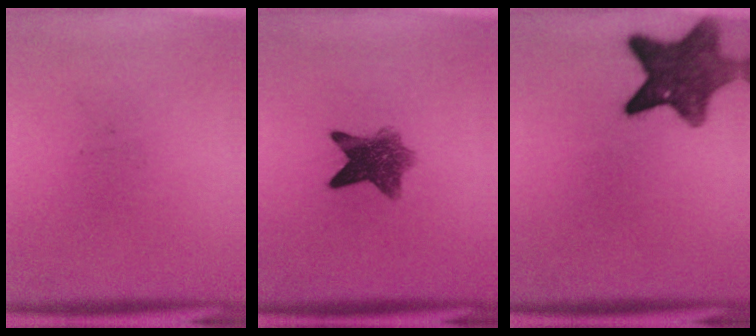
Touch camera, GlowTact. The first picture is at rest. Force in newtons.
{"total": 7.1}
{"total": 9.7}